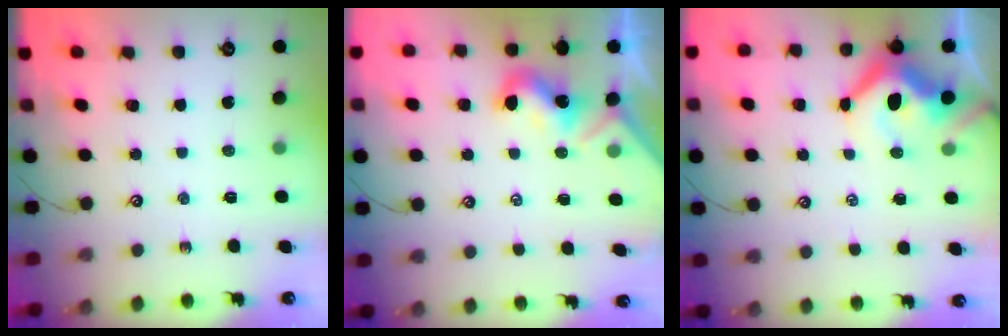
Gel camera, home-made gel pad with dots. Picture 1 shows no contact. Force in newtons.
{"total": 2.1, "press": 2.0, "slide": 0.4}
{"total": 10.5, "press": 10.4, "slide": 1.8}